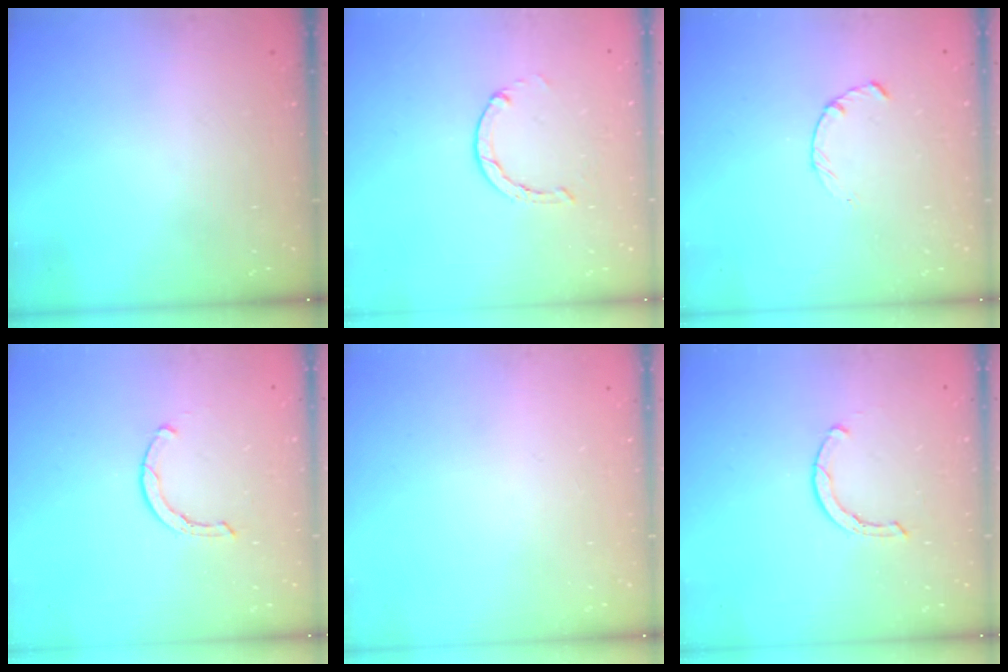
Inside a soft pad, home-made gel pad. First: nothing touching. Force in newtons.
{"total": 1.3, "press": 1.3, "slide": 0.3}
{"total": 2.4, "press": 2.3, "slide": 0.4}
{"total": 1.7, "press": 1.6, "slide": 0.3}
{"total": 0.0}
{"total": 1.7, "press": 1.6, "slide": 0.3}